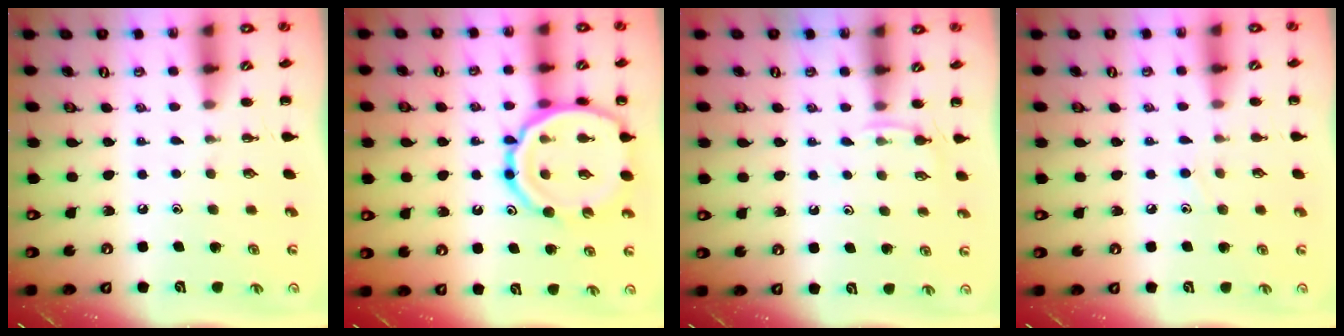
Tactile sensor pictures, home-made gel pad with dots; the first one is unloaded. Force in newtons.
{"total": 18.1, "press": 18.0, "slide": 2.0}
{"total": 4.0, "press": 3.8, "slide": 1.3}
{"total": 5.9, "press": 5.4, "slide": 2.3}